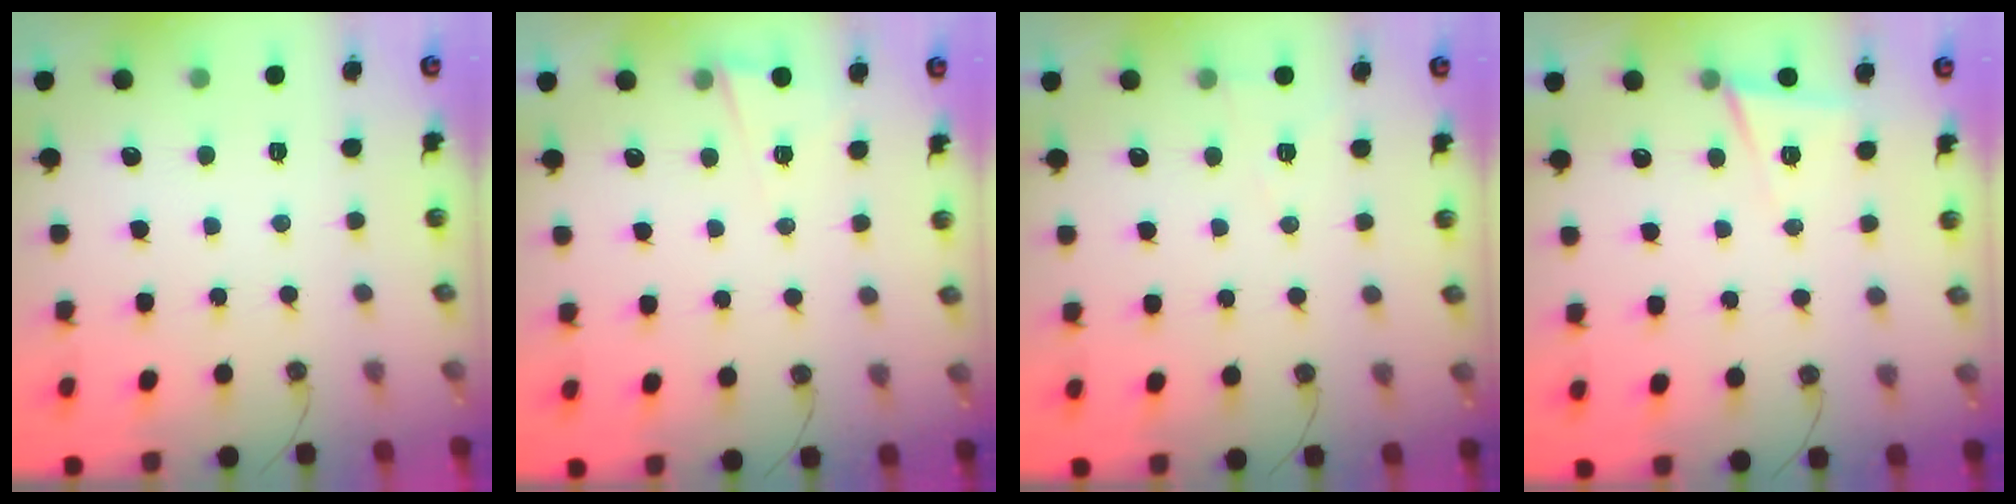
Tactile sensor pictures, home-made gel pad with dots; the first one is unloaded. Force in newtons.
{"total": 2.9, "press": 2.7, "slide": 1.1}
{"total": 5.4, "press": 3.2, "slide": 4.3}
{"total": 6.3, "press": 4.9, "slide": 3.9}